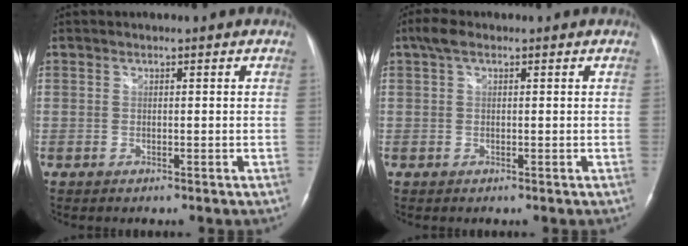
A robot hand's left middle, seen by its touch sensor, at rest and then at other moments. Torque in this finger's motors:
{"motor_torque": [0.50, -0.33, 0.17, 0.06]}